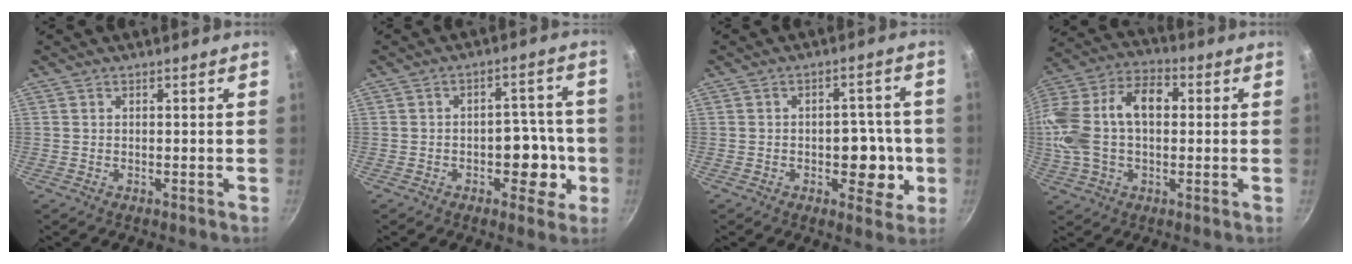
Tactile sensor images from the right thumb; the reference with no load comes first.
{"total": 8.5, "force": [-2.4, 5.6, 6.0], "torque": [-0.030, 0.027, -0.030]}
{"total": 8.6, "force": [-1.7, 5.6, 6.4], "torque": [-0.038, 0.008, -0.021]}
{"total": 19.7, "force": [1.2, 12.6, 15.1], "torque": [-0.282, 0.043, 0.007]}